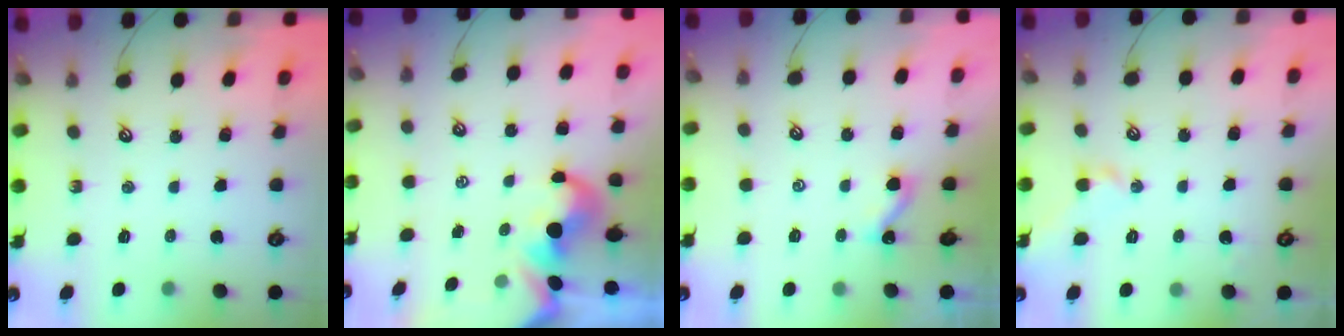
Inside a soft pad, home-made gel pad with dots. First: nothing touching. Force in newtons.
{"total": 1.4, "press": 1.1, "slide": 0.8}
{"total": 3.4, "press": 3.4, "slide": 0.2}
{"total": 0.6, "press": 0.6, "slide": 0.1}